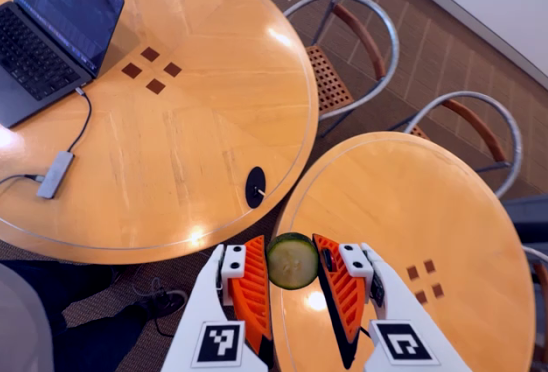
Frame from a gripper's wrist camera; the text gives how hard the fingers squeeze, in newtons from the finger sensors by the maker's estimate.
{"total": 7.6, "left": 7.8, "right": 7.3}